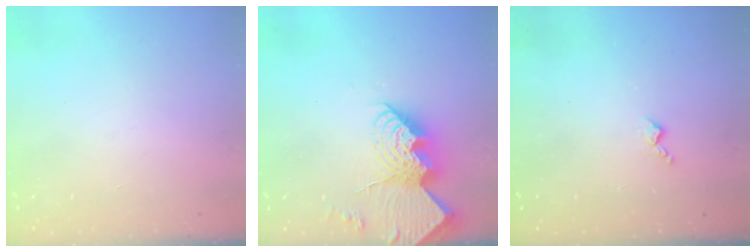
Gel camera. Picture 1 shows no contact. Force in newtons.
{"total": 17.5, "press": 17.5, "slide": 1.7}
{"total": 3.3, "press": 3.2, "slide": 0.6}